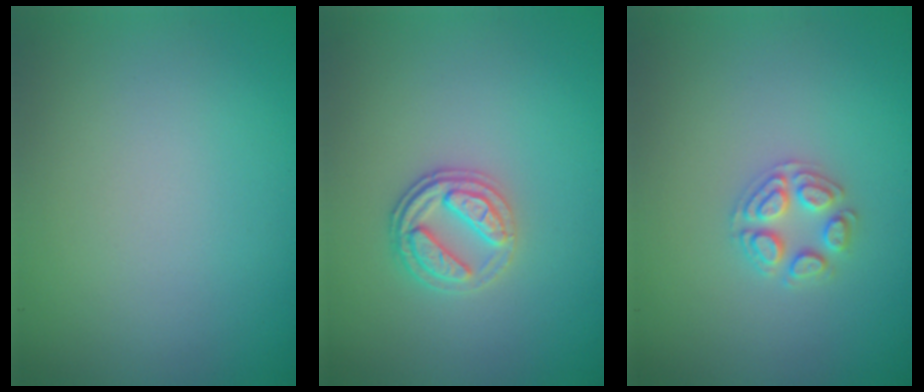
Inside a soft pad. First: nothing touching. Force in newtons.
{"total": 2.7, "press": 2.5, "slide": 0.9}
{"total": 2.5, "press": 2.5, "slide": 0.3}